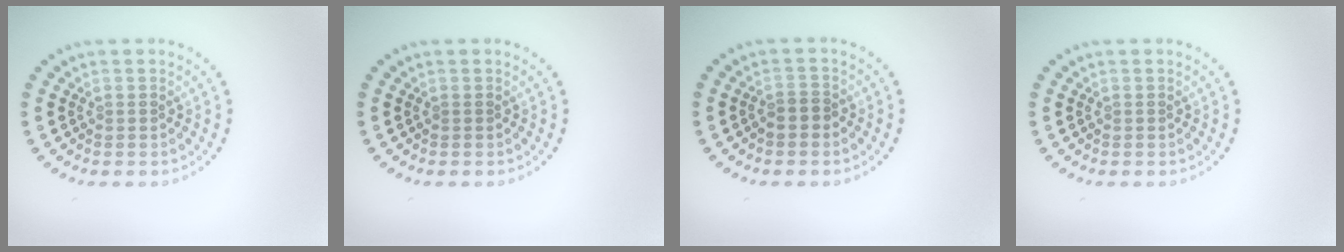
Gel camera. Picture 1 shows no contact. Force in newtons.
{"total": 0.0}
{"total": 1.5, "press": 1.4, "slide": 0.7}
{"total": 0.0}